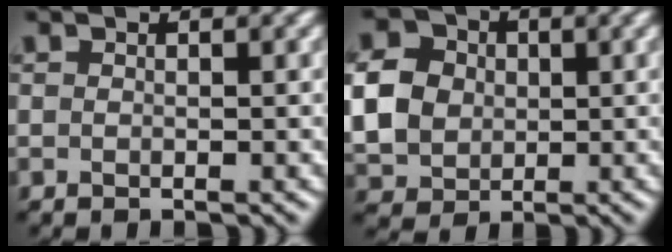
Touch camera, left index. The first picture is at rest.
{"total": 6.2, "force": [0.3, 5.3, 3.3], "torque": [-0.086, 0.008, 0.007]}